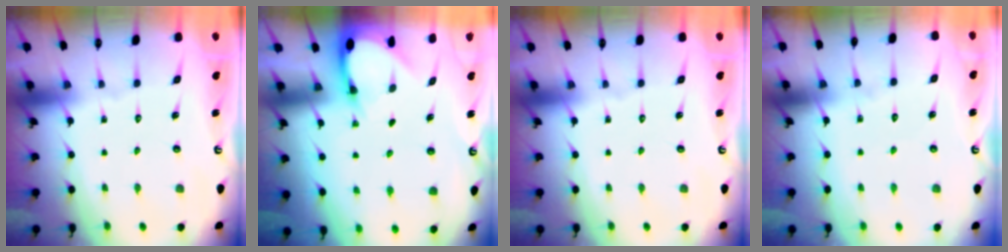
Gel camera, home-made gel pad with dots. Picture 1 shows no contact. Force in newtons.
{"total": 3.3, "press": 3.3, "slide": 0.2}
{"total": 0.0}
{"total": 3.3, "press": 3.3, "slide": 0.4}